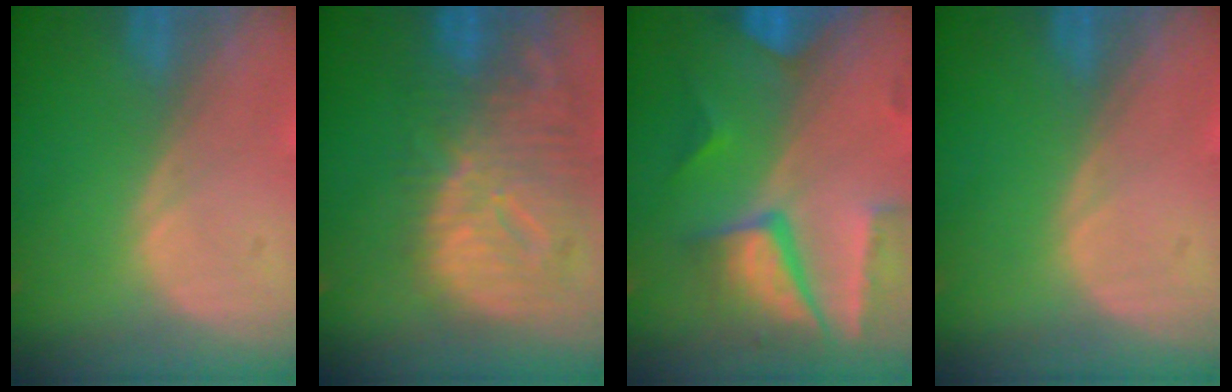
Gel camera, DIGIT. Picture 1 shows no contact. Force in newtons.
{"total": 12.5, "press": 10.8, "slide": 6.4}
{"total": 10.2, "press": 8.6, "slide": 5.4}
{"total": 0.0}